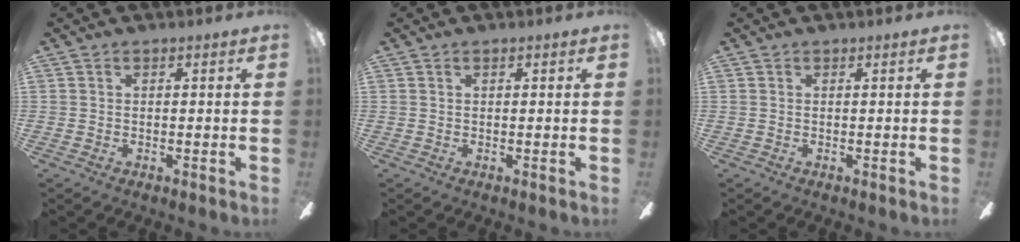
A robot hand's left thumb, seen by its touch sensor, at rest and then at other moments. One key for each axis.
{"total": 0.6, "fx": 0.3, "fy": 0.3, "fz": 0.5, "tx": -0.011, "ty": 0.003, "tz": 0.005}
{"total": 0.0}